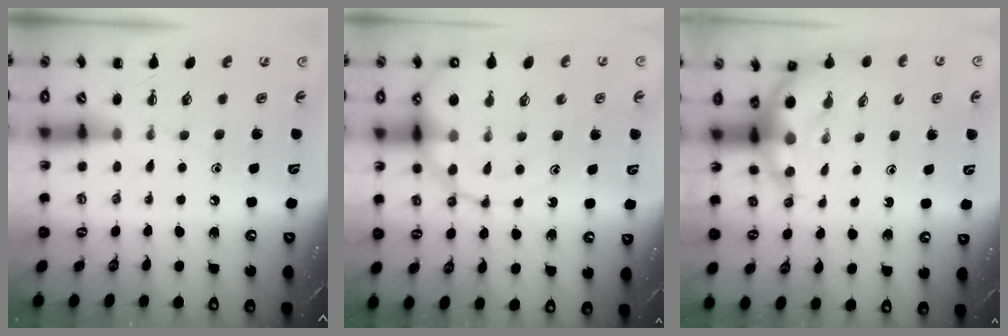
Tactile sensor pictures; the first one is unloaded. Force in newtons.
{"total": 13.4, "press": 13.0, "slide": 3.1}
{"total": 5.7, "press": 5.5, "slide": 1.5}